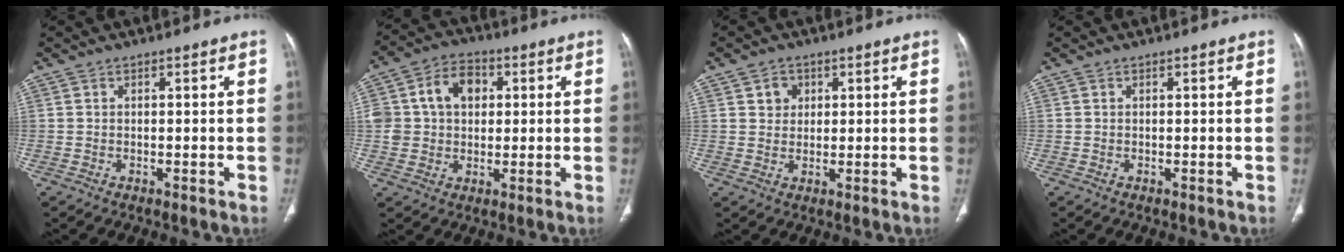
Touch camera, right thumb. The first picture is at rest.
{"total": 11.2, "force": [2.3, 8.5, 6.8], "torque": [-0.102, 0.016, 0.039]}
{"total": 3.3, "force": [1.3, 2.8, 1.2], "torque": [-0.002, -0.006, 0.021]}
{"total": 0.0}